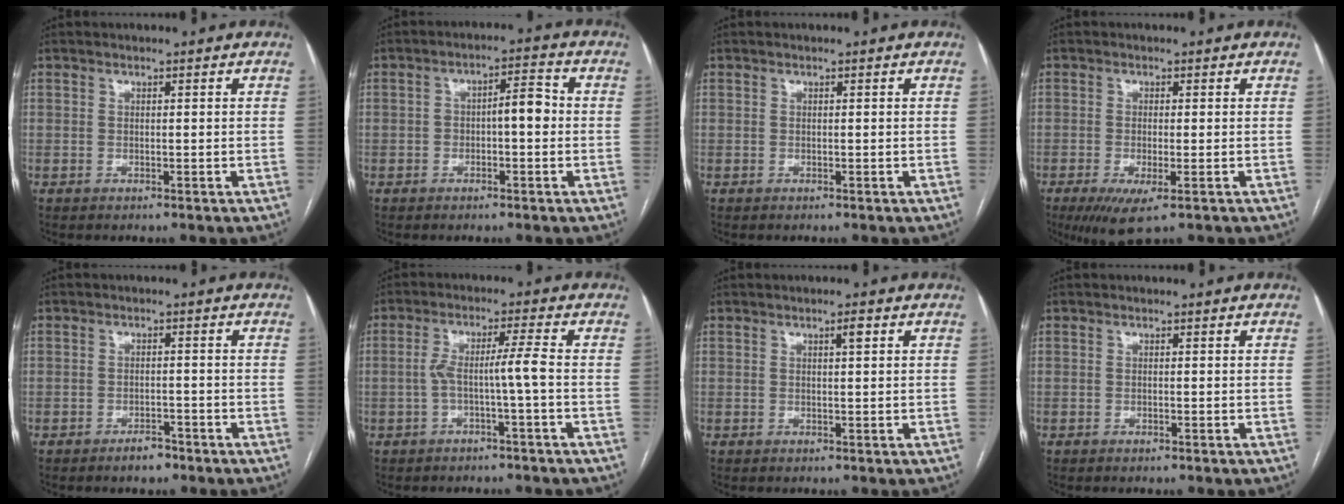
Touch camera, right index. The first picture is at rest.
{"total": 4.6, "force": [-0.6, 1.4, 4.3], "torque": [-0.064, 0.028, -0.009]}
{"total": 0.0}
{"total": 5.5, "force": [-2.8, 1.0, 4.6], "torque": [-0.077, -0.015, -0.043]}
{"total": 2.6, "force": [-2.0, 1.1, 1.1], "torque": [-0.017, 0.004, -0.028]}
{"total": 4.6, "force": [-1.4, -1.1, 4.3], "torque": [-0.084, 0.021, -0.021]}
{"total": 1.3, "force": [0.6, 0.1, 1.2], "torque": [-0.019, 0.001, 0.008]}
{"total": 0.0}